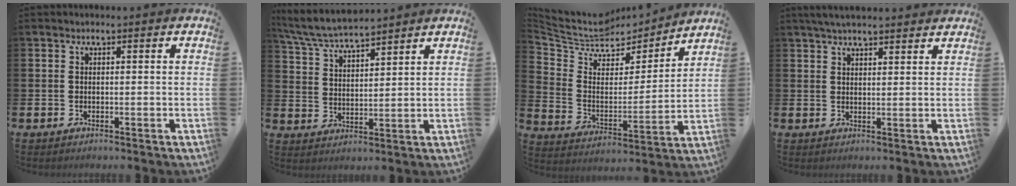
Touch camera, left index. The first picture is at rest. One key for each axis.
{"total": 6.3, "fx": 6.1, "fy": 0.6, "fz": 1.6, "tx": -0.057, "ty": -0.027, "tz": 0.110}
{"total": 6.5, "fx": 5.4, "fy": 3.4, "fz": 1.4, "tx": -0.070, "ty": -0.042, "tz": 0.089}
{"total": 3.8, "fx": 3.6, "fy": 0.5, "fz": 1.1, "tx": -0.030, "ty": -0.007, "tz": 0.066}